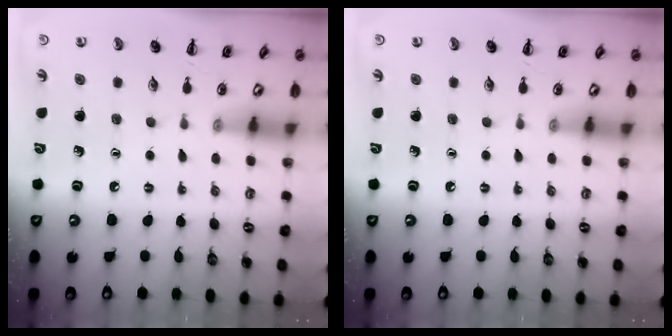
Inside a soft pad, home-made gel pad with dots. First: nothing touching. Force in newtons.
{"total": 0.0}